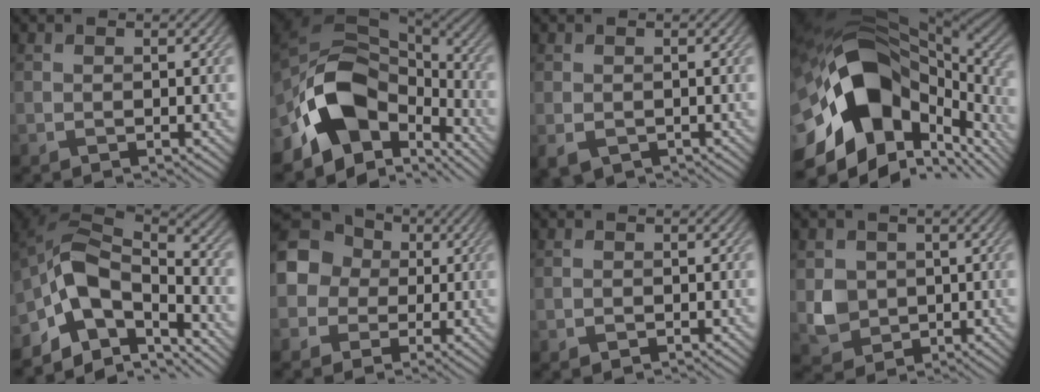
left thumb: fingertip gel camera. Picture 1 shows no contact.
{"total": 13.4, "force": [-5.3, 8.1, 9.3], "torque": [-0.184, -0.010, -0.099]}
{"total": 2.2, "force": [-1.0, 1.6, 1.2], "torque": [-0.028, -0.013, -0.020]}
{"total": 18.8, "force": [-5.3, 12.1, 13.4], "torque": [-0.270, -0.018, -0.081]}
{"total": 11.5, "force": [-5.0, 6.5, 8.1], "torque": [-0.160, -0.011, -0.105]}
{"total": 11.4, "force": [1.1, 10.7, 3.8], "torque": [-0.134, 0.036, -0.026]}
{"total": 0.5, "force": [-0.3, 0.3, 0.3], "torque": [-0.005, 0.000, -0.006]}
{"total": 4.1, "force": [0.4, 3.8, 1.5], "torque": [-0.038, -0.006, 0.003]}